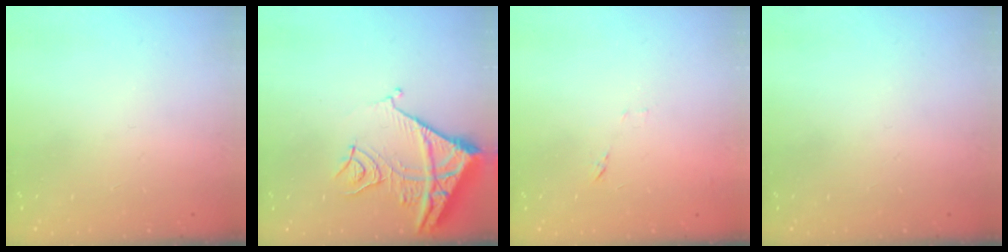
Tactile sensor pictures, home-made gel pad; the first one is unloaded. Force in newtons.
{"total": 12.8, "press": 12.7, "slide": 1.6}
{"total": 6.0, "press": 6.0, "slide": 0.5}
{"total": 0.0}